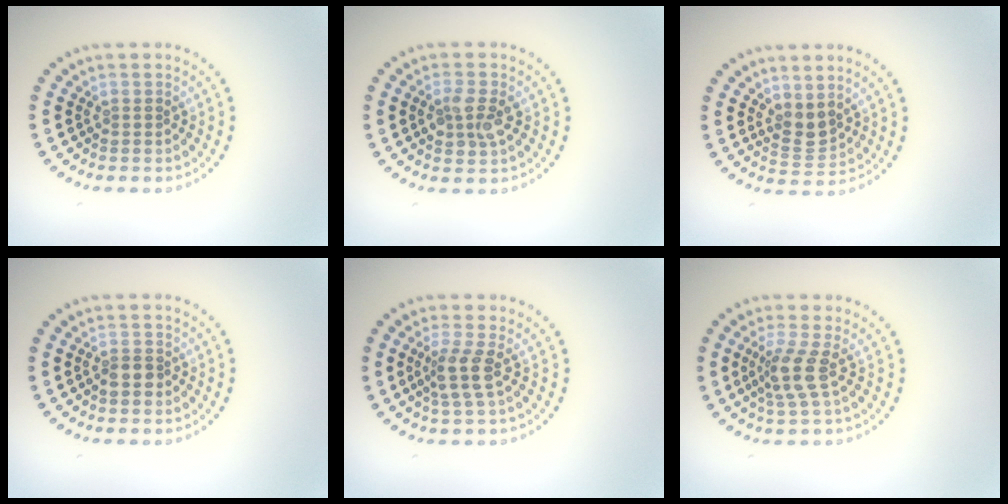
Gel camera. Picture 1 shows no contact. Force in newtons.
{"total": 2.5, "press": 2.5, "slide": 0.2}
{"total": 2.1, "press": 1.7, "slide": 1.2}
{"total": 1.7, "press": 1.5, "slide": 0.7}
{"total": 2.4, "press": 1.9, "slide": 1.6}
{"total": 2.9, "press": 2.2, "slide": 1.9}